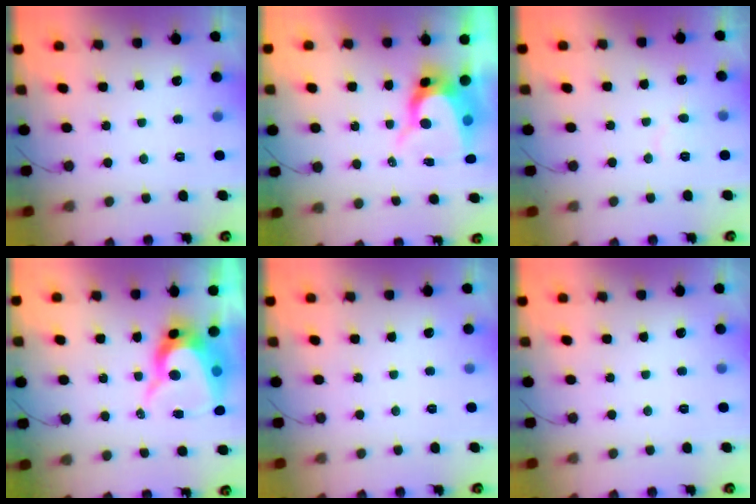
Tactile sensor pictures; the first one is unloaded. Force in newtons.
{"total": 9.8, "press": 9.7, "slide": 1.1}
{"total": 4.6, "press": 4.6, "slide": 0.5}
{"total": 11.3, "press": 11.2, "slide": 1.1}
{"total": 0.0}
{"total": 0.0}